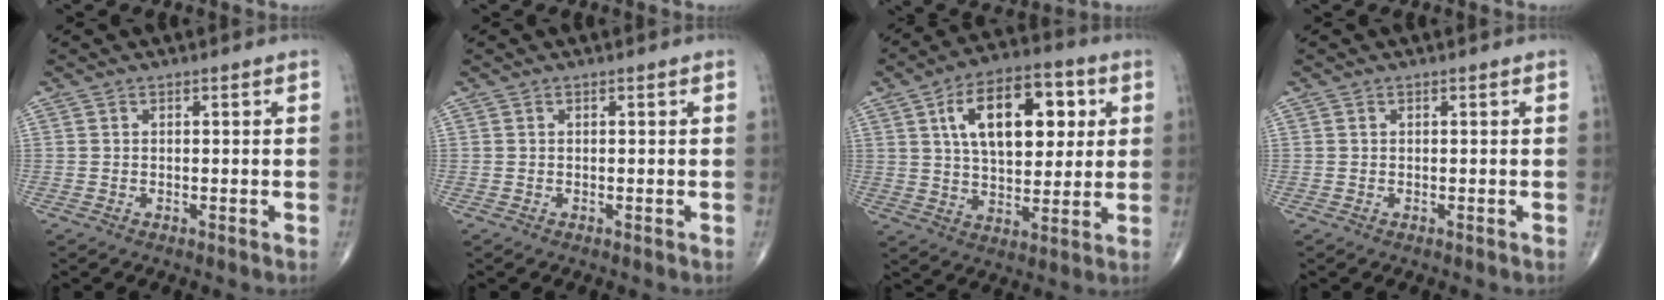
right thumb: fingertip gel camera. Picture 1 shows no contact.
{"total": 0.0}
{"total": 17.8, "force": [5.4, 9.5, 14.1], "torque": [-0.188, -0.001, 0.086]}
{"total": 0.0}